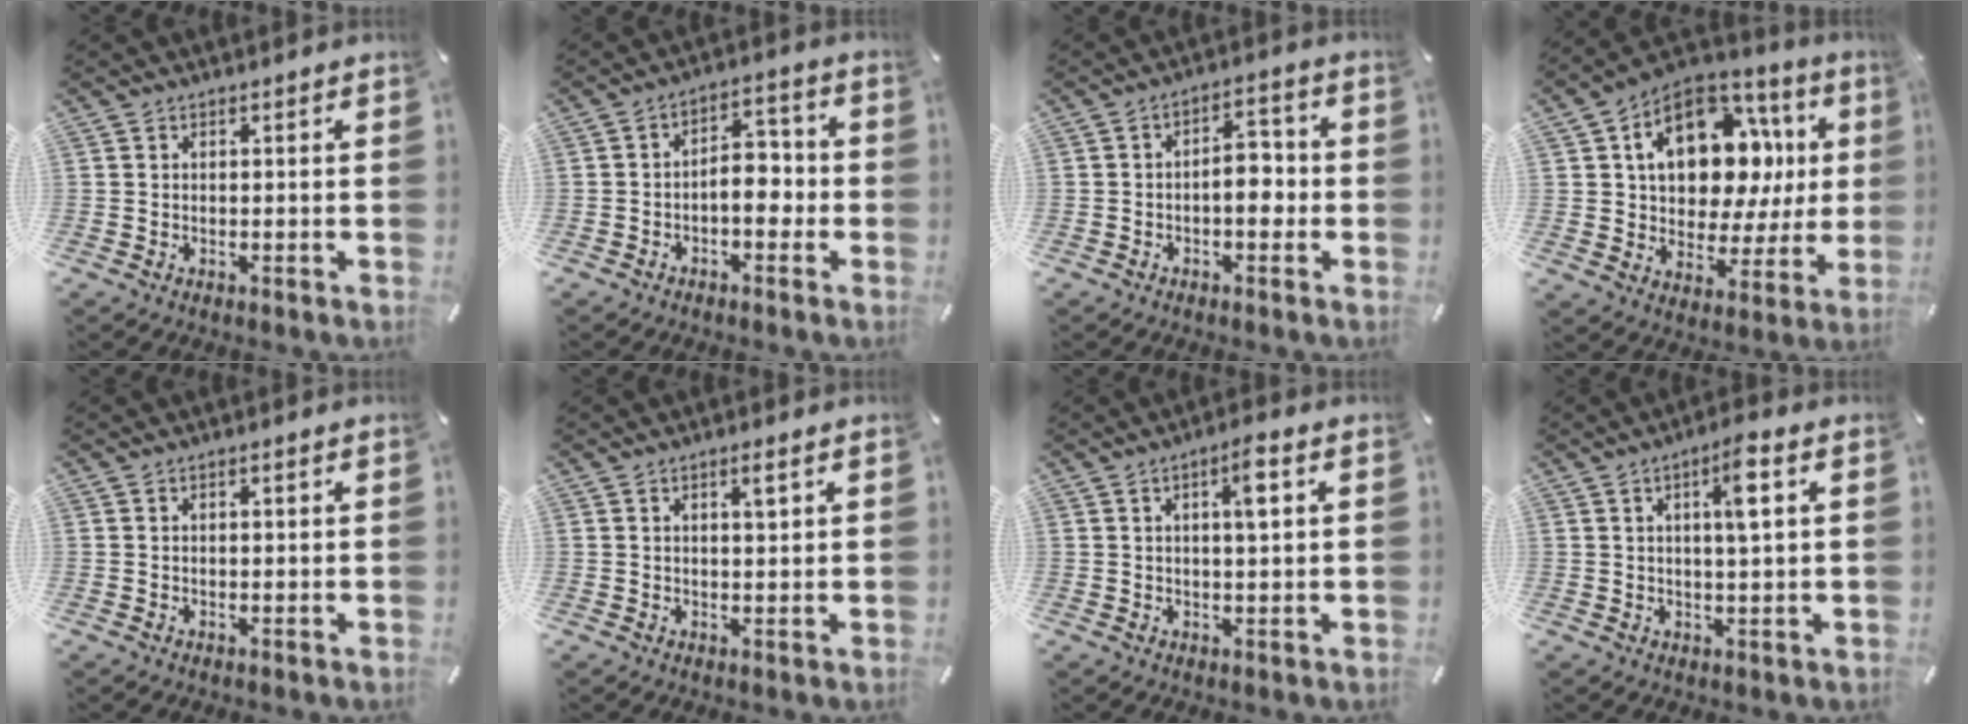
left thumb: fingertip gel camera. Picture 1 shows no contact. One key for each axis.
{"total": 7.4, "fx": -2.3, "fy": 4.3, "fz": 5.5, "tx": -0.085, "ty": 0.021, "tz": -0.041}
{"total": 6.5, "fx": -1.8, "fy": 3.6, "fz": 5.2, "tx": -0.080, "ty": 0.016, "tz": -0.033}
{"total": 18.3, "fx": 6.4, "fy": 12.1, "fz": 12.1, "tx": -0.188, "ty": -0.027, "tz": 0.113}
{"total": 0.6, "fx": 0.1, "fy": 0.3, "fz": 0.5, "tx": -0.011, "ty": 0.002, "tz": 0.001}
{"total": 2.7, "fx": 1.1, "fy": 0.6, "fz": 2.3, "tx": -0.041, "ty": 0.000, "tz": 0.016}
{"total": 5.2, "fx": 1.5, "fy": 1.1, "fz": 4.9, "tx": -0.081, "ty": -0.002, "tz": 0.020}
{"total": 6.7, "fx": 2.0, "fy": 1.1, "fz": 6.3, "tx": -0.100, "ty": -0.008, "tz": 0.025}